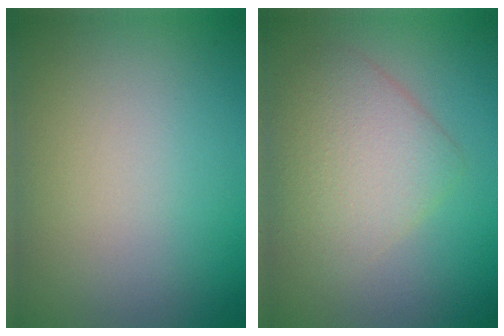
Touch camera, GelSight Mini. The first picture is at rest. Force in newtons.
{"total": 4.3, "press": 4.3, "slide": 0.2}